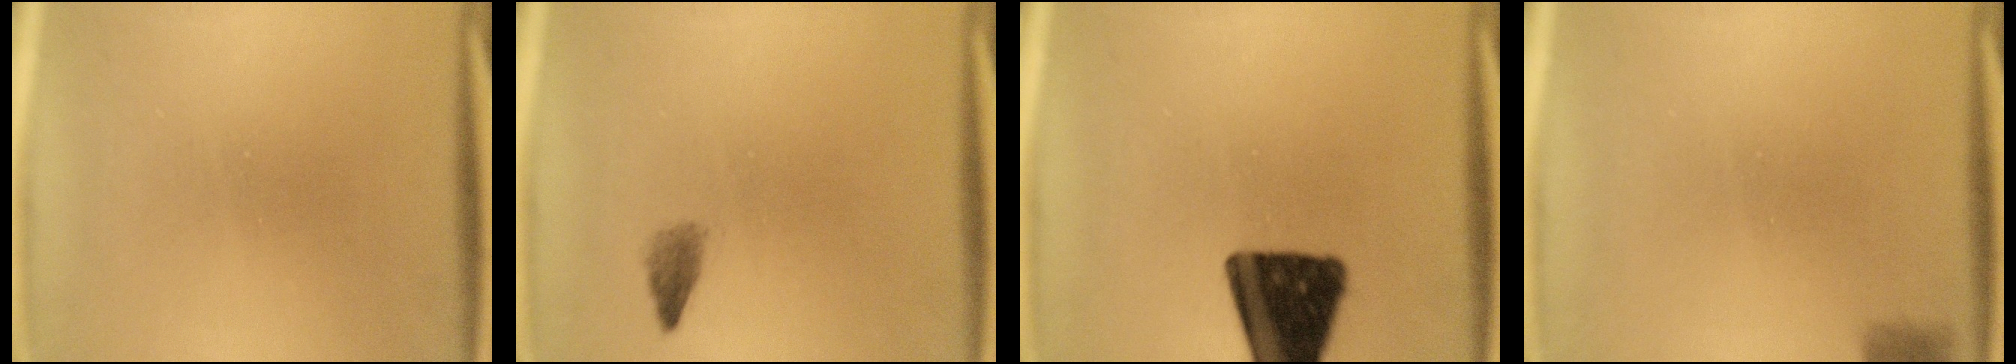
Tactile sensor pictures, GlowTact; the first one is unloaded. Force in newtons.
{"total": 1.5}
{"total": 17.7}
{"total": 2.9}